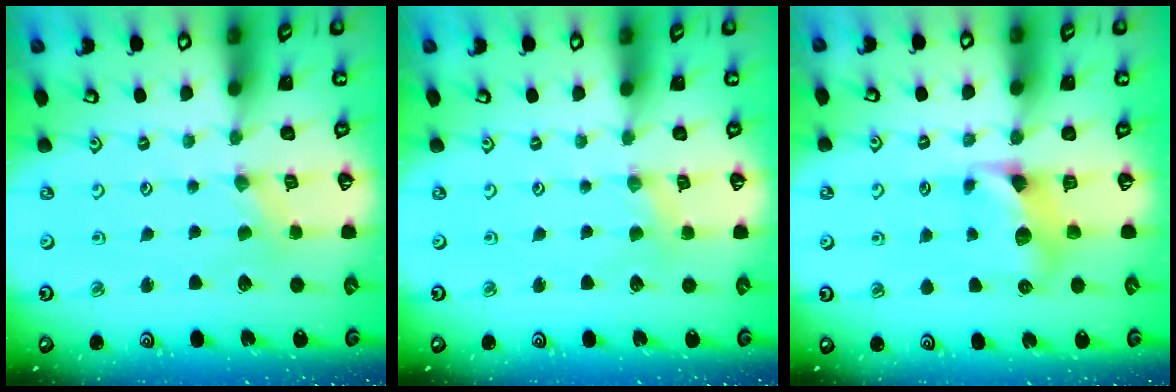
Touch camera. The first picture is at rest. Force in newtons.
{"total": 2.2, "press": 2.1, "slide": 0.4}
{"total": 6.8, "press": 6.8, "slide": 0.5}